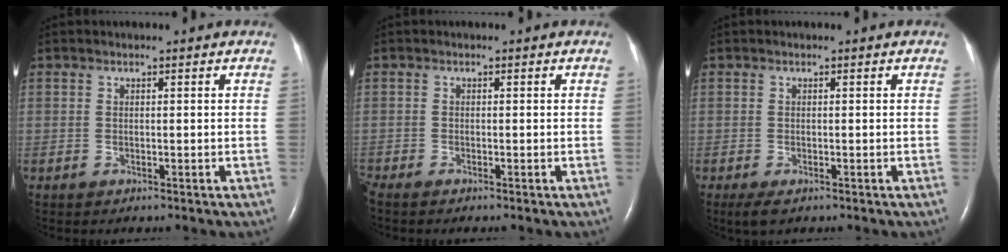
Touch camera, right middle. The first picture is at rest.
{"total": 1.0, "force": [-0.9, -0.2, 0.3], "torque": [-0.015, -0.004, -0.021]}
{"total": 2.0, "force": [-1.2, 0.7, 1.5], "torque": [-0.032, -0.006, -0.018]}